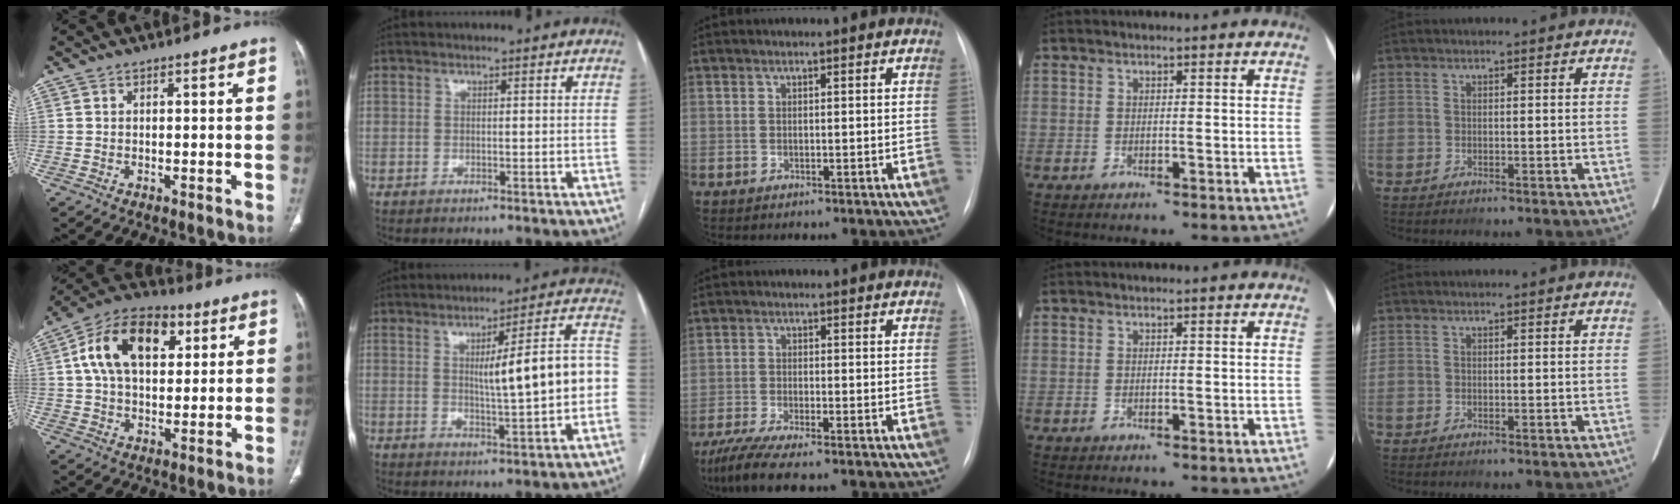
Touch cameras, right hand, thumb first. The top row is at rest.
{"thumb": {"total": 16.3, "force": [5.0, 10.1, 11.8], "torque": [-0.180, 0.010, 0.077]}, "index": {"total": 11.8, "force": [-0.3, 1.3, 11.7], "torque": [-0.156, 0.027, 0.002]}, "middle": {"total": 7.1, "force": [-5.6, 0.5, 4.4], "torque": [-0.085, -0.022, -0.095]}}